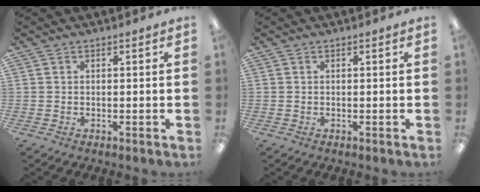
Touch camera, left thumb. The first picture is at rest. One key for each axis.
{"total": 0.0}